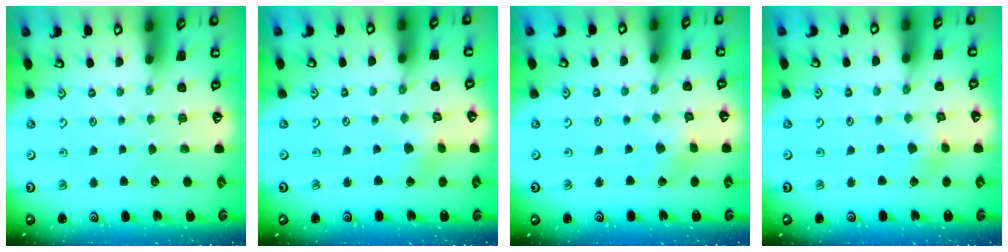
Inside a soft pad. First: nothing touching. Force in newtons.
{"total": 1.5, "press": 1.5, "slide": 0.2}
{"total": 2.6, "press": 2.6, "slide": 0.3}
{"total": 2.9, "press": 2.9, "slide": 0.4}